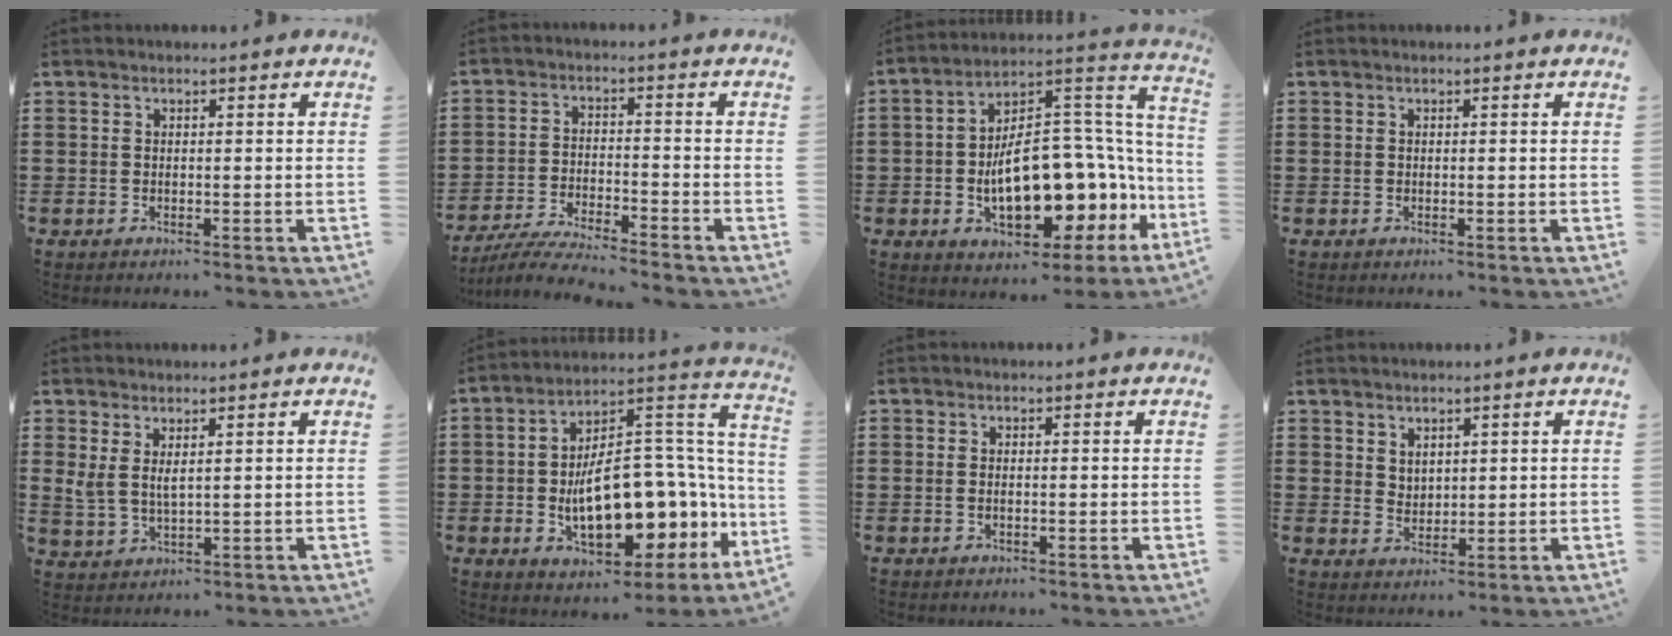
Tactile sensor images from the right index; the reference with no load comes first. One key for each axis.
{"total": 5.3, "fx": -5.0, "fy": -0.1, "fz": 1.5, "tx": -0.039, "ty": -0.011, "tz": -0.101}
{"total": 14.9, "fx": -3.8, "fy": 8.2, "fz": 11.8, "tx": -0.186, "ty": -0.024, "tz": -0.065}
{"total": 0.0}
{"total": 3.4, "fx": 1.8, "fy": 1.3, "fz": 2.6, "tx": -0.070, "ty": -0.002, "tz": 0.028}
{"total": 14.6, "fx": -2.3, "fy": 7.9, "fz": 12.0, "tx": -0.188, "ty": -0.030, "tz": -0.037}
{"total": 0.6, "fx": -0.1, "fy": 0.2, "fz": 0.6, "tx": -0.013, "ty": -0.002, "tz": -0.002}
{"total": 2.6, "fx": 2.1, "fy": 1.5, "fz": 0.2, "tx": -0.010, "ty": 0.005, "tz": 0.041}